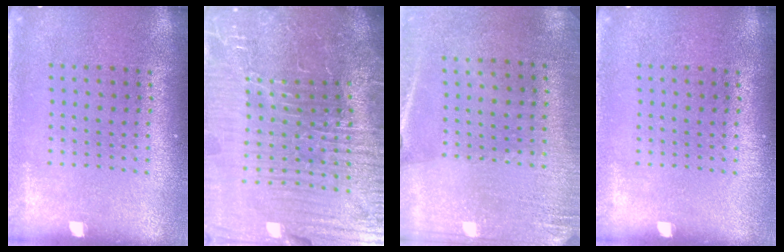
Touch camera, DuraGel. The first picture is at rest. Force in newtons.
{"total": 7.3, "press": 6.6, "slide": 3.3}
{"total": 2.6, "press": 2.4, "slide": 1.0}
{"total": 0.0}